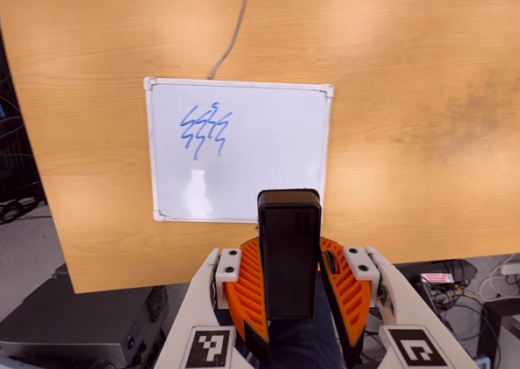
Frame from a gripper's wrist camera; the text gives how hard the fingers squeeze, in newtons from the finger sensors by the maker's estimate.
{"total": 6.1, "left": 5.2, "right": 6.9}